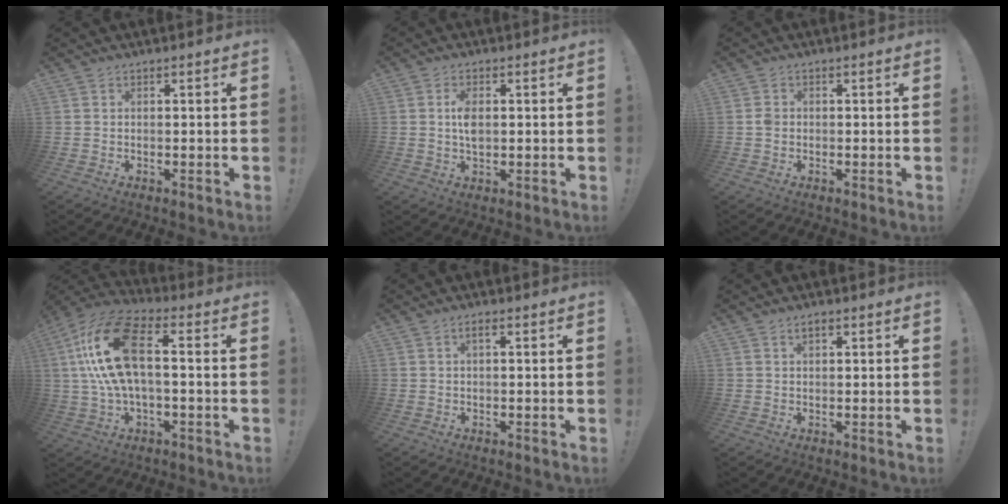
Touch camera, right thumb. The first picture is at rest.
{"total": 4.4, "force": [0.3, 2.3, 3.8], "torque": [-0.064, 0.005, 0.003]}
{"total": 1.5, "force": [-0.3, 1.3, 0.8], "torque": [-0.022, 0.009, -0.004]}
{"total": 19.6, "force": [2.1, 9.2, 17.2], "torque": [-0.339, 0.008, 0.035]}
{"total": 1.4, "force": [0.2, 0.2, 1.4], "torque": [-0.026, 0.003, 0.000]}
{"total": 1.8, "force": [1.0, 0.8, 1.3], "torque": [-0.025, 0.001, 0.018]}